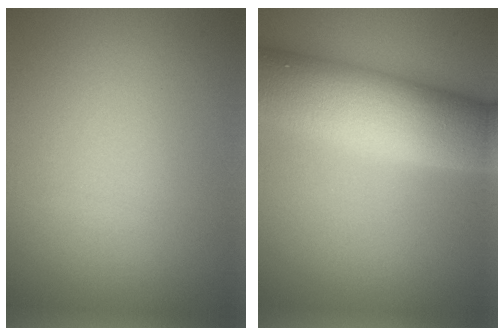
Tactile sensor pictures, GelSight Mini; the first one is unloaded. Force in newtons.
{"total": 12.1, "press": 12.0, "slide": 0.4}